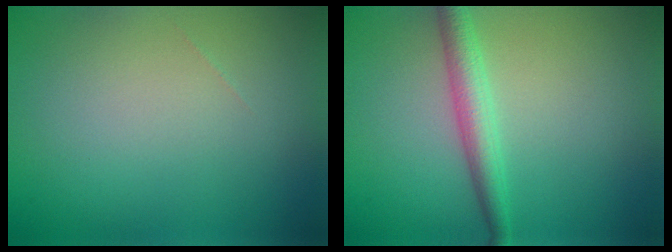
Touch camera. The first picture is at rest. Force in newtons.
{"total": 2.9, "press": 2.9, "slide": 0.1}